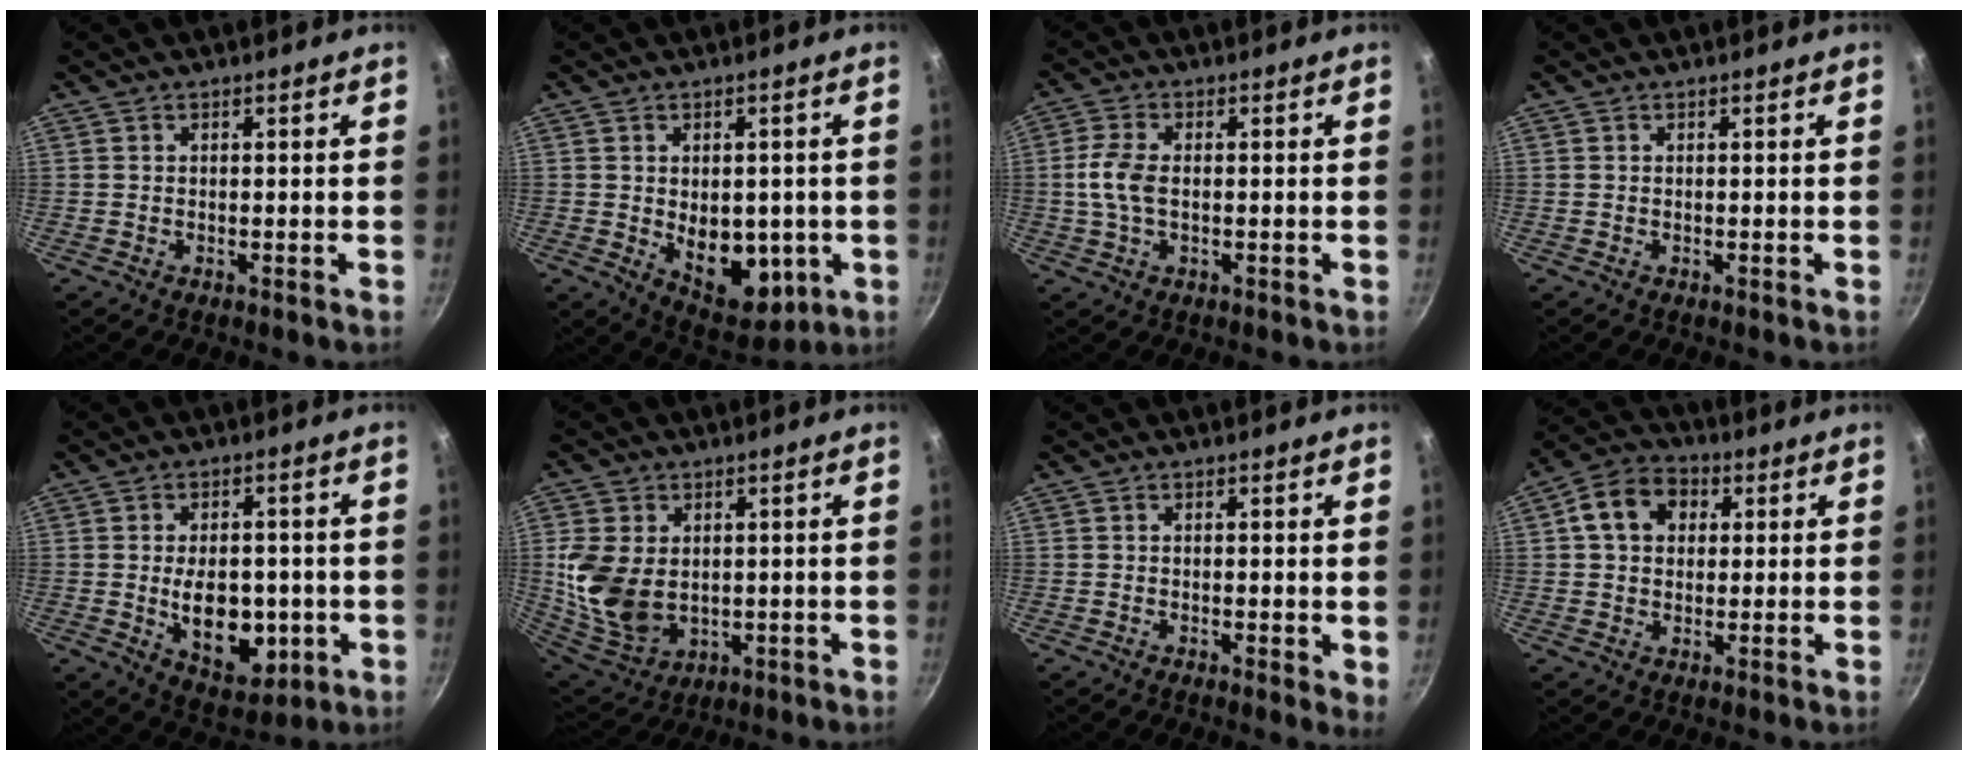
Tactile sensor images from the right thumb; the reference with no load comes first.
{"total": 12.0, "force": [-1.4, 7.8, 9.0], "torque": [-0.084, -0.019, -0.001]}
{"total": 5.9, "force": [-0.1, 3.3, 4.9], "torque": [-0.106, 0.009, -0.005]}
{"total": 0.0}
{"total": 13.1, "force": [-1.8, 8.3, 10.0], "torque": [-0.112, -0.007, -0.010]}
{"total": 12.8, "force": [1.0, 9.2, 8.8], "torque": [-0.164, -0.021, 0.038]}
{"total": 2.4, "force": [0.0, 0.9, 2.2], "torque": [-0.027, -0.006, -0.002]}
{"total": 9.7, "force": [2.4, 7.6, 5.6], "torque": [-0.069, 0.016, 0.024]}